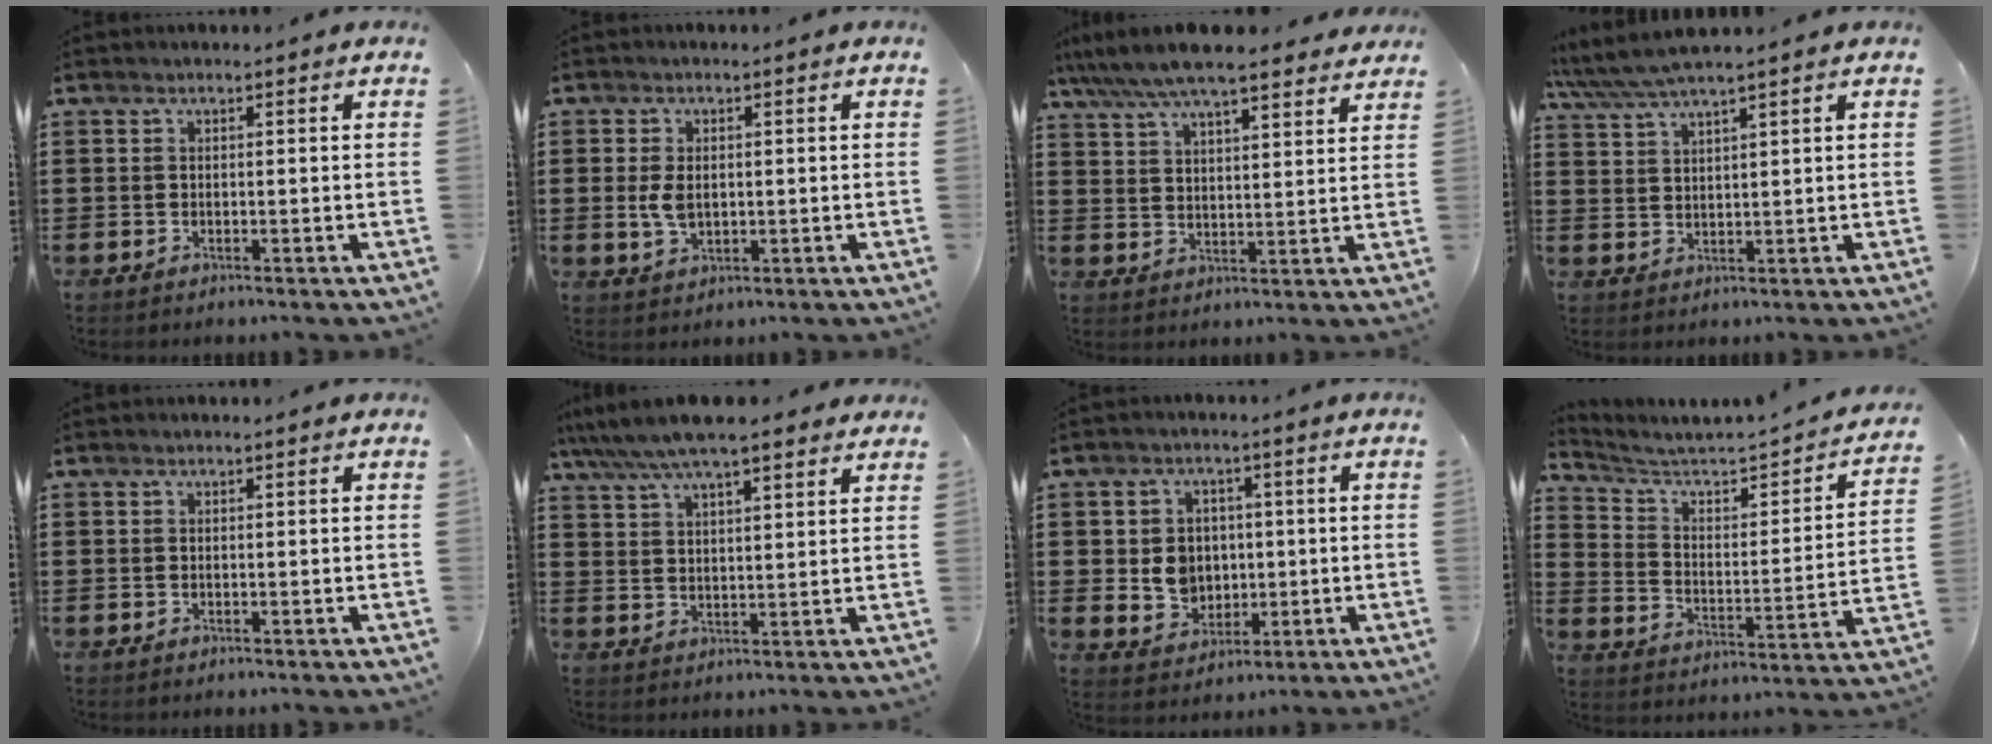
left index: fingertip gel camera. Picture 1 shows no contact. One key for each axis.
{"total": 3.5, "fx": 0.1, "fy": 2.2, "fz": 2.7, "tx": -0.071, "ty": 0.000, "tz": -0.003}
{"total": 7.5, "fx": 6.8, "fy": 0.9, "fz": 3.0, "tx": -0.083, "ty": -0.024, "tz": 0.120}
{"total": 4.3, "fx": 3.6, "fy": 0.2, "fz": 2.3, "tx": -0.055, "ty": -0.009, "tz": 0.064}
{"total": 0.0}
{"total": 7.2, "fx": 6.0, "fy": 1.4, "fz": 3.7, "tx": -0.090, "ty": -0.013, "tz": 0.107}
{"total": 5.4, "fx": 0.4, "fy": 5.0, "fz": 2.2, "tx": -0.044, "ty": 0.007, "tz": 0.004}
{"total": 3.1, "fx": 2.2, "fy": 1.2, "fz": 1.8, "tx": -0.055, "ty": -0.026, "tz": 0.023}